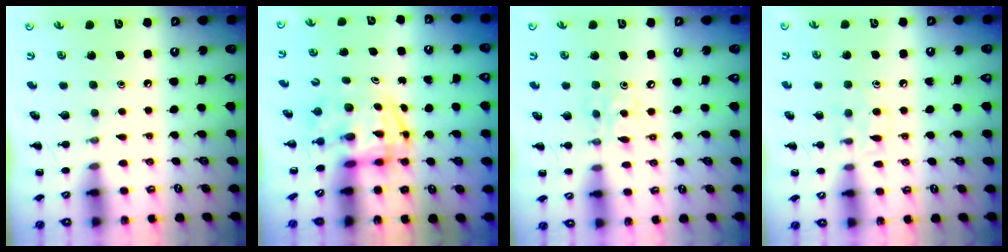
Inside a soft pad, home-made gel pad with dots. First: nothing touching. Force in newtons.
{"total": 3.8, "press": 3.8, "slide": 0.6}
{"total": 5.5, "press": 5.4, "slide": 1.3}
{"total": 6.5, "press": 6.2, "slide": 1.9}